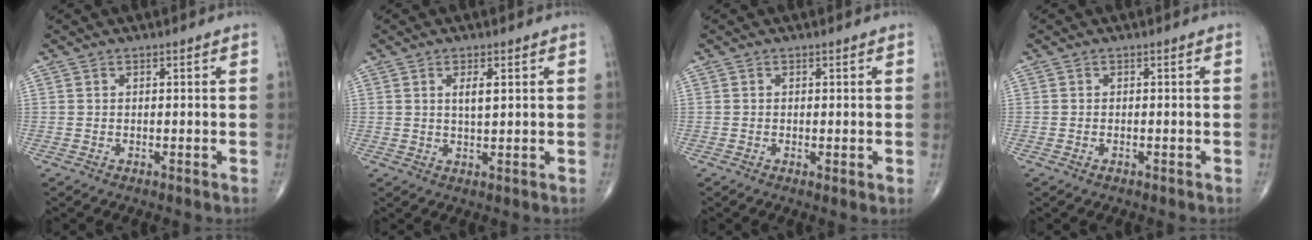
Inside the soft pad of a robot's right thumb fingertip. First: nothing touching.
{"total": 3.1, "force": [1.1, 0.9, 2.8], "torque": [-0.047, -0.007, 0.019]}
{"total": 1.1, "force": [-0.1, 0.2, 1.1], "torque": [-0.022, -0.005, -0.004]}
{"total": 0.5, "force": [-0.3, 0.2, 0.3], "torque": [-0.008, 0.003, -0.005]}